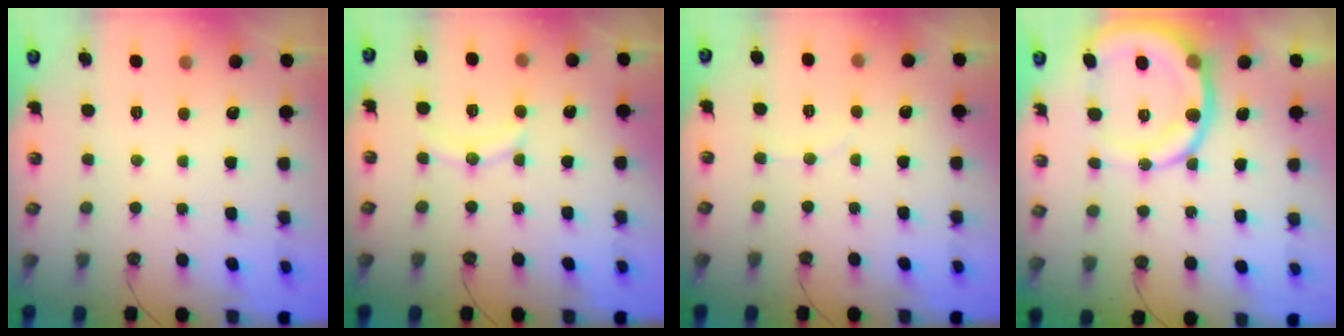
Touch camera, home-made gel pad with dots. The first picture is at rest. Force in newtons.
{"total": 9.0, "press": 8.8, "slide": 1.9}
{"total": 3.1, "press": 3.0, "slide": 0.6}
{"total": 16.7, "press": 16.4, "slide": 3.2}